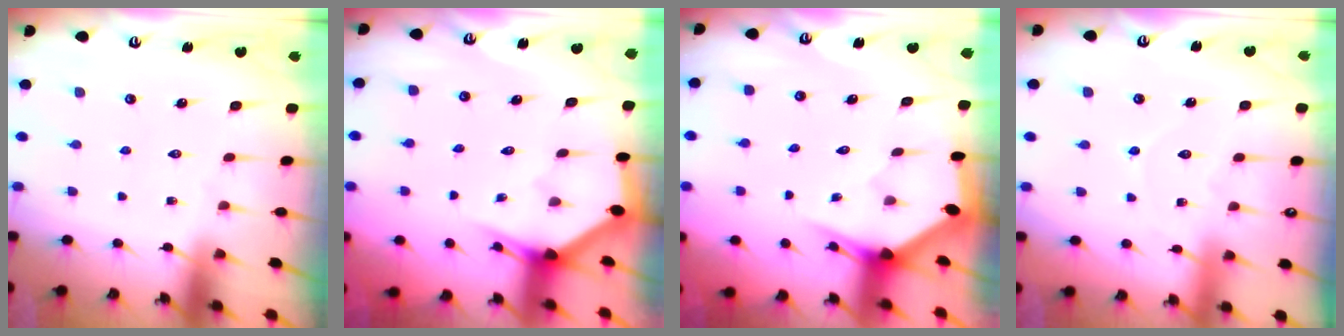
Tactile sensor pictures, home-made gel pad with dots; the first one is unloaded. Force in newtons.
{"total": 3.7, "press": 3.7, "slide": 0.2}
{"total": 3.0, "press": 3.0, "slide": 0.0}
{"total": 5.5, "press": 5.5, "slide": 0.5}